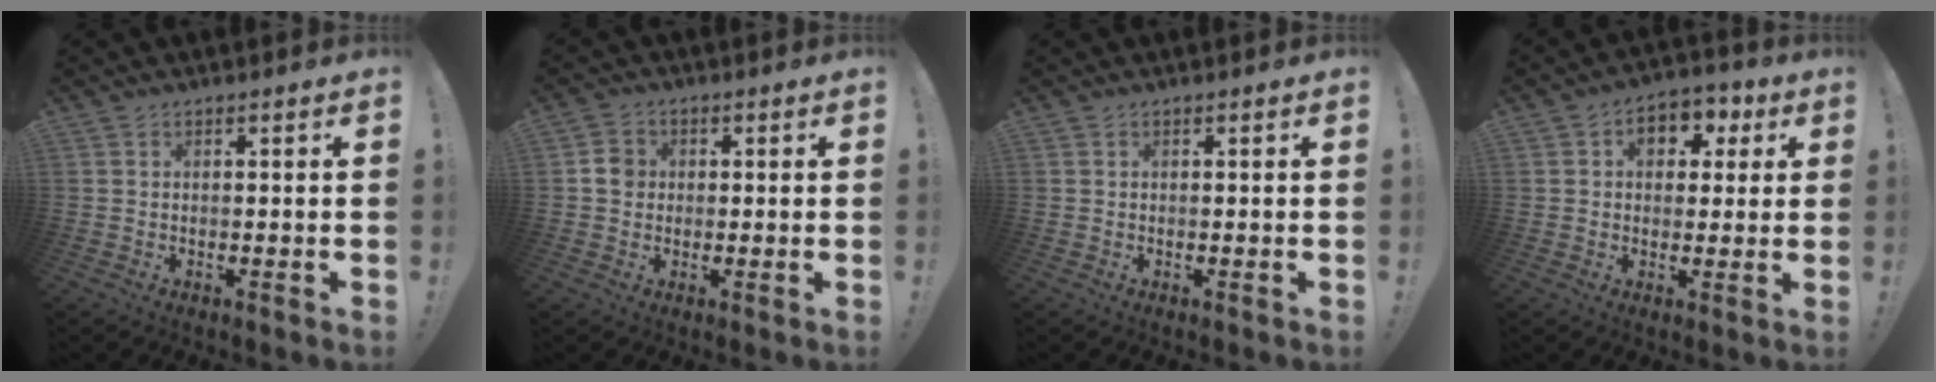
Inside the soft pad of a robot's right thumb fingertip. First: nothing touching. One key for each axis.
{"total": 4.5, "fx": 0.2, "fy": 4.0, "fz": 1.9, "tx": -0.018, "ty": 0.005, "tz": 0.003}
{"total": 0.0}
{"total": 7.9, "fx": 2.1, "fy": 6.1, "fz": 4.4, "tx": -0.047, "ty": -0.002, "tz": 0.037}